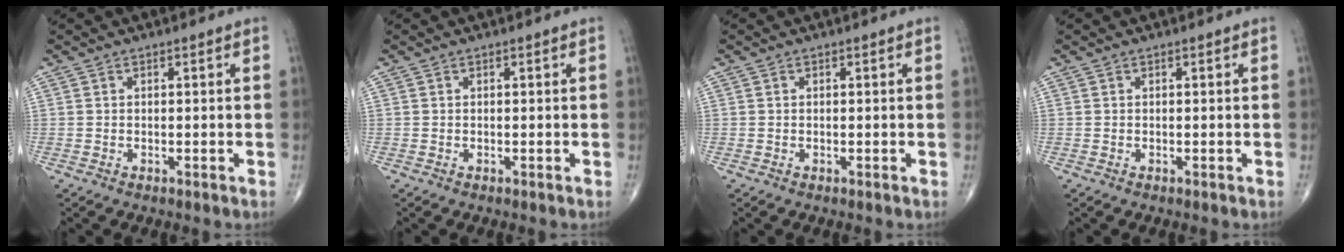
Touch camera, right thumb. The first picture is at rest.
{"total": 0.0}
{"total": 0.0}
{"total": 0.0}